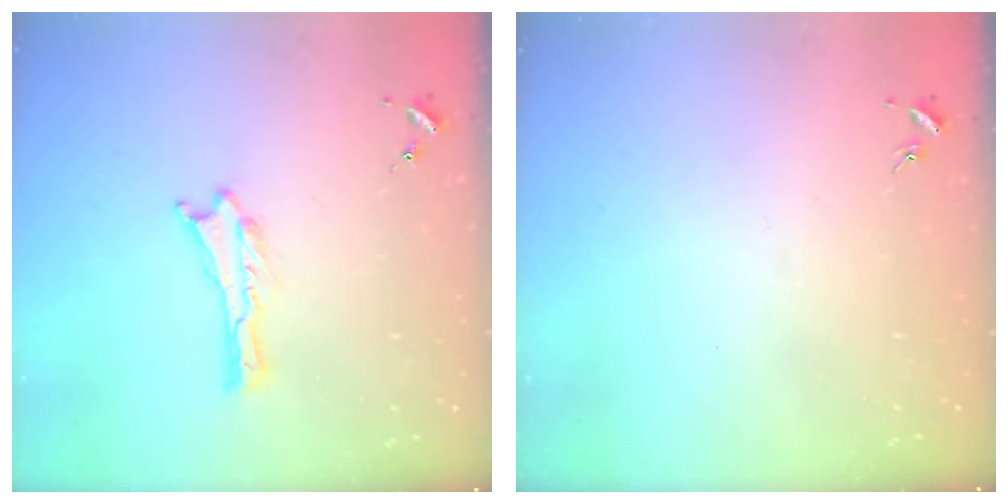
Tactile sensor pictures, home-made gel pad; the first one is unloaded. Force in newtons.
{"total": 0.0}